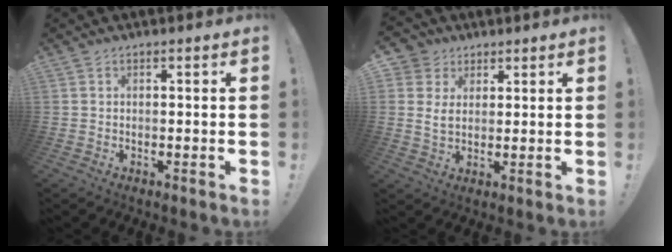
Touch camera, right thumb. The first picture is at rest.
{"total": 6.4, "force": [2.1, 5.3, 2.9], "torque": [-0.066, -0.001, 0.041]}